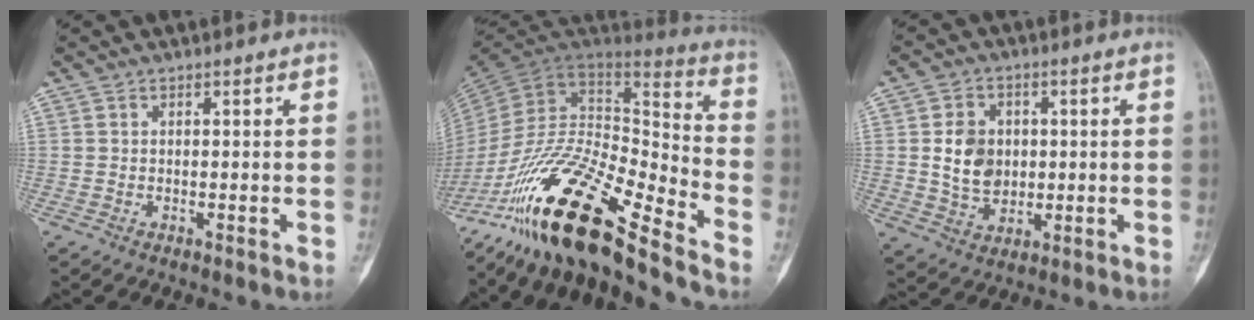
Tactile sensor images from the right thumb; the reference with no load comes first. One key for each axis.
{"total": 25.9, "fx": -18.7, "fy": 6.5, "fz": 16.8, "tx": -0.322, "ty": 0.059, "tz": -0.339}
{"total": 8.8, "fx": 0.6, "fy": 7.1, "fz": 5.2, "tx": -0.058, "ty": -0.006, "tz": 0.016}